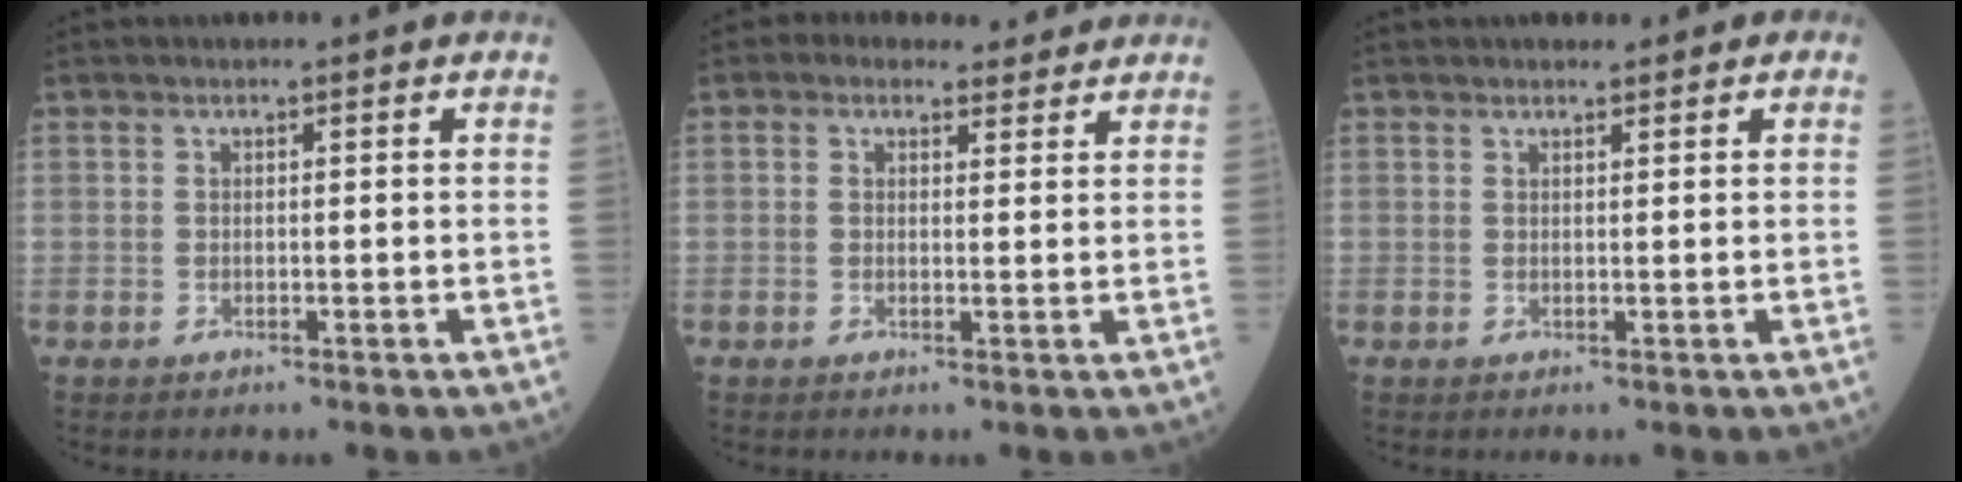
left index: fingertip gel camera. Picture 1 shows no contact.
{"total": 4.1, "force": [3.4, 2.2, 0.8], "torque": [-0.011, 0.019, 0.042]}
{"total": 1.9, "force": [1.5, 0.6, 0.9], "torque": [-0.014, 0.010, 0.019]}